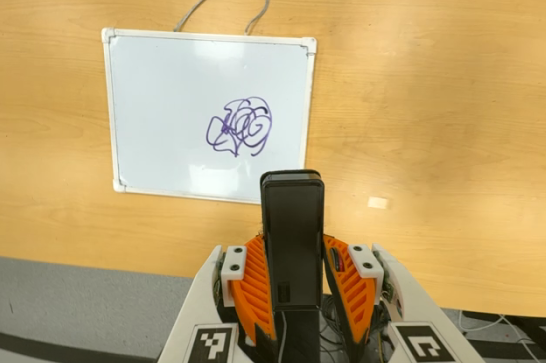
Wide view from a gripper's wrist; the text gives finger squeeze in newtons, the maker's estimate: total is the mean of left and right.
{"total": 4.7, "left": 3.7, "right": 5.7}